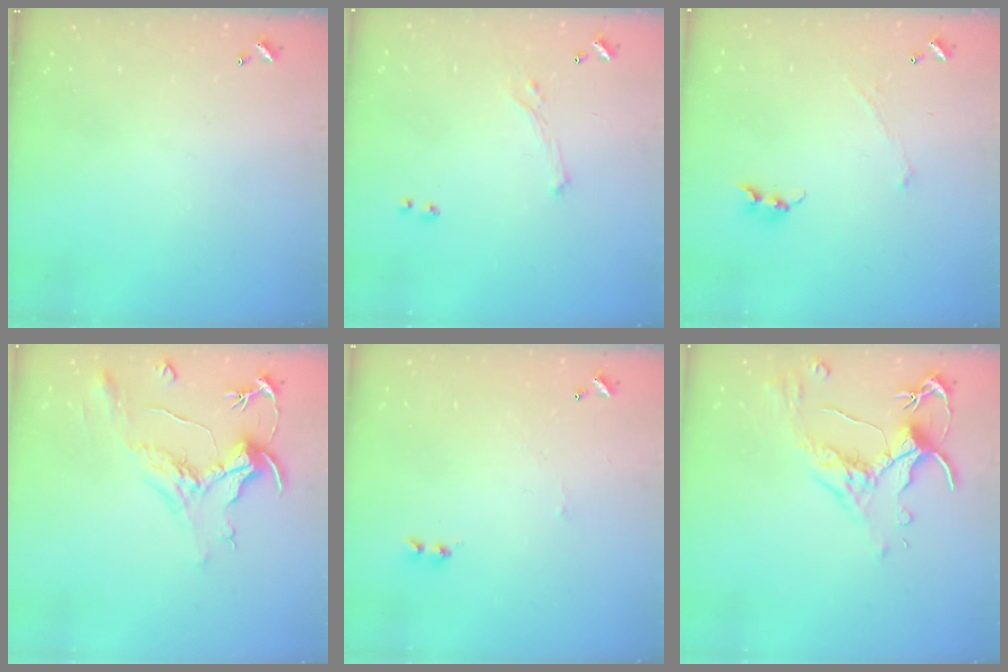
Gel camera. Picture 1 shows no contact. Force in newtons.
{"total": 0.7, "press": 0.0, "slide": 0.7}
{"total": 0.8, "press": 0.7, "slide": 0.5}
{"total": 2.2, "press": 1.7, "slide": 1.4}
{"total": 1.7, "press": 1.6, "slide": 0.6}
{"total": 2.6, "press": 2.2, "slide": 1.4}